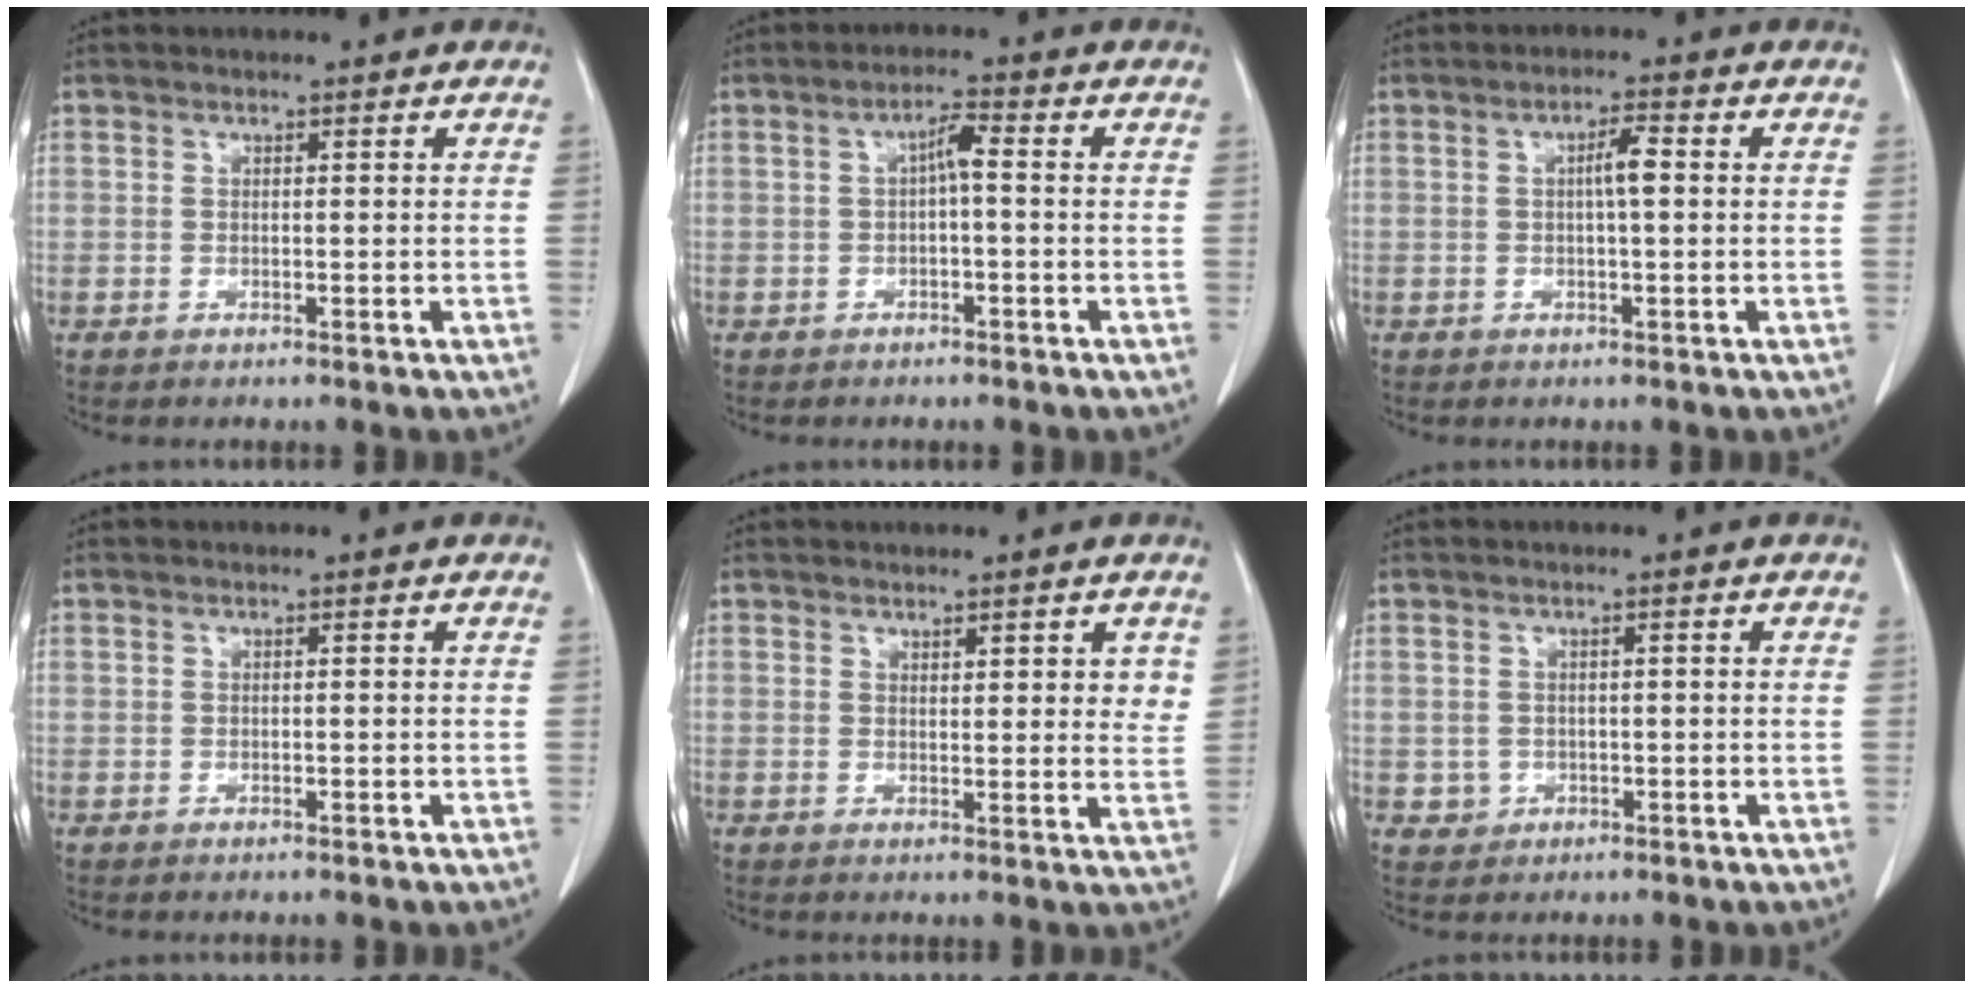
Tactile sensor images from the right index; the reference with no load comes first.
{"total": 2.9, "force": [-0.1, 0.5, 2.9], "torque": [-0.050, 0.011, 0.000]}
{"total": 3.0, "force": [0.3, 0.3, 2.9], "torque": [-0.050, 0.005, 0.006]}
{"total": 0.0}
{"total": 4.4, "force": [2.4, 1.2, 3.5], "torque": [-0.038, -0.010, 0.028]}
{"total": 2.1, "force": [-0.4, 2.0, 0.3], "torque": [0.001, 0.006, 0.001]}